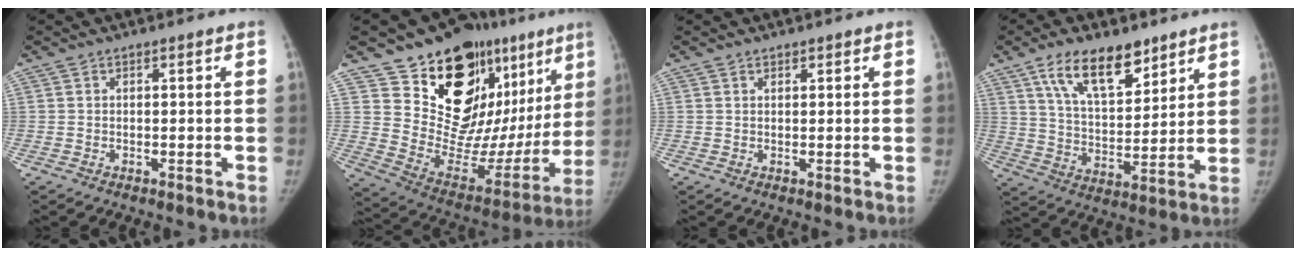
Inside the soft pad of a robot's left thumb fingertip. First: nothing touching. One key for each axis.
{"total": 26.9, "fx": 15.6, "fy": 13.5, "fz": 17.2, "tx": -0.191, "ty": -0.079, "tz": 0.245}
{"total": 0.9, "fx": 0.7, "fy": 0.5, "fz": 0.2, "tx": 0.007, "ty": -0.004, "tz": 0.008}
{"total": 14.5, "fx": 9.2, "fy": 6.8, "fz": 9.0, "tx": -0.117, "ty": -0.051, "tz": 0.167}